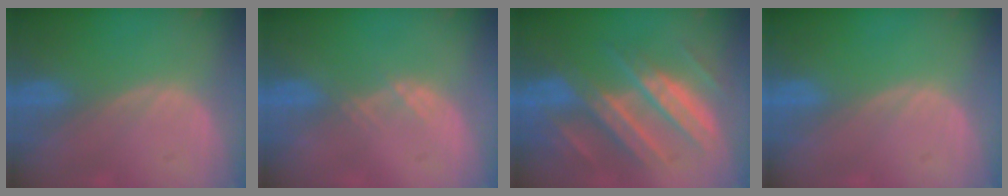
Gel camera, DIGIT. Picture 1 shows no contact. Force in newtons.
{"total": 1.5, "press": 1.3, "slide": 0.8}
{"total": 11.2, "press": 11.1, "slide": 1.0}
{"total": 0.0}